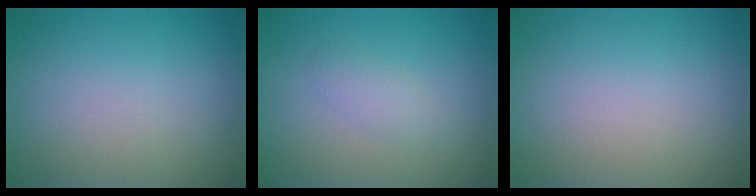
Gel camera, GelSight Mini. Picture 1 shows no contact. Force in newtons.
{"total": 1.5, "press": 1.5, "slide": 0.1}
{"total": 0.0}